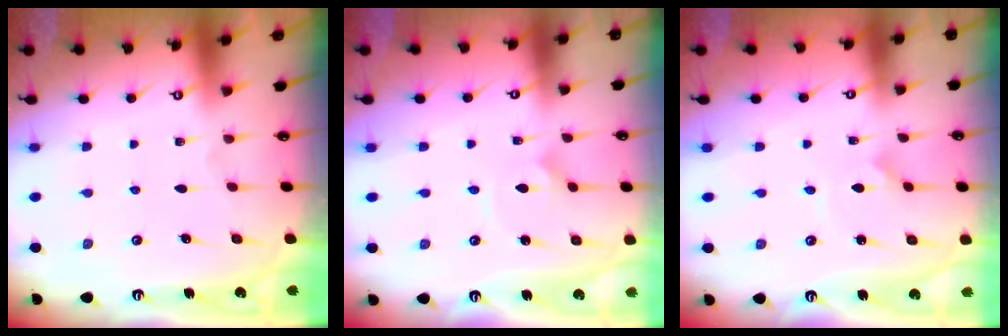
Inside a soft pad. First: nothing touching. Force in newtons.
{"total": 2.5, "press": 2.5, "slide": 0.1}
{"total": 0.0}